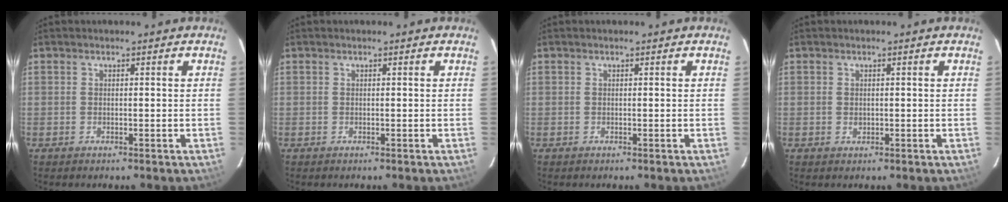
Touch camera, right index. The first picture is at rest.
{"total": 0.0}
{"total": 0.0}
{"total": 0.8, "force": [0.0, 0.7, 0.2], "torque": [0.000, 0.001, 0.002]}